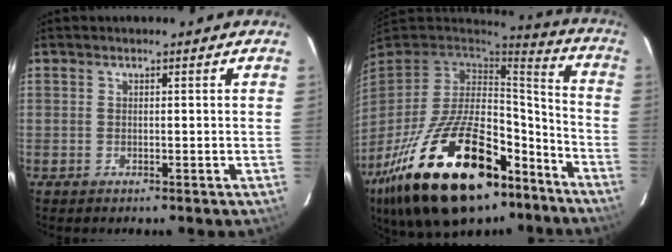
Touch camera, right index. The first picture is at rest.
{"total": 33.2, "force": [-20.0, 15.6, 21.5], "torque": [-0.407, -0.010, -0.297]}